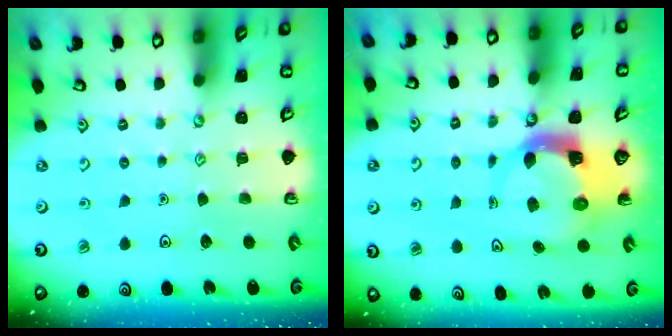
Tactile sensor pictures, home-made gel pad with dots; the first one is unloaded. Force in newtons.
{"total": 4.7, "press": 4.6, "slide": 0.7}